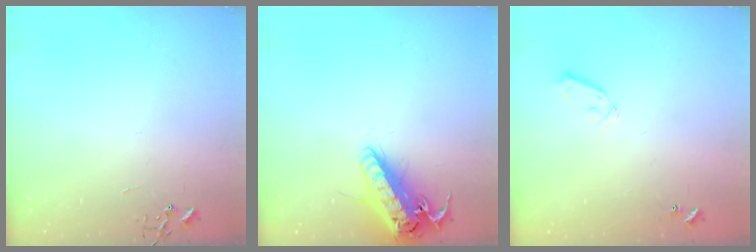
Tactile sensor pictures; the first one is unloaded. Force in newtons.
{"total": 19.1, "press": 18.8, "slide": 3.3}
{"total": 3.3, "press": 3.1, "slide": 1.0}